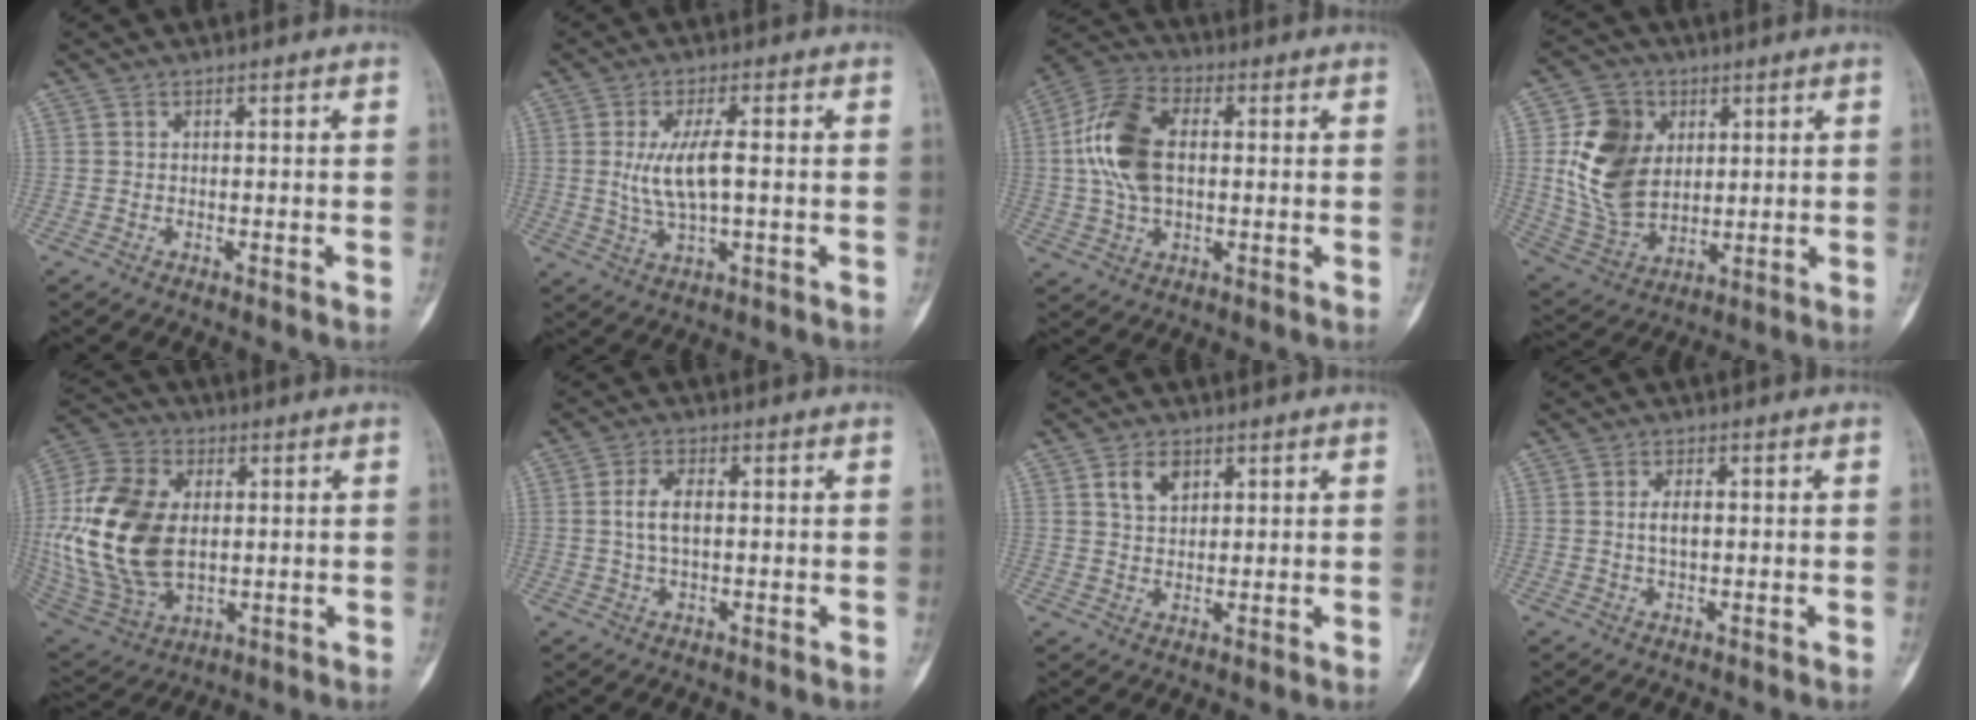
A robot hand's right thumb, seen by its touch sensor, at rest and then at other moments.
{"total": 7.8, "force": [0.4, 2.5, 7.4], "torque": [-0.157, 0.001, 0.011]}
{"total": 13.6, "force": [1.3, 8.0, 10.9], "torque": [-0.222, 0.019, 0.021]}
{"total": 15.2, "force": [3.0, 11.3, 9.8], "torque": [-0.151, -0.012, 0.068]}
{"total": 22.0, "force": [0.9, 14.1, 16.9], "torque": [-0.349, -0.010, 0.027]}
{"total": 4.7, "force": [0.3, 2.3, 4.1], "torque": [-0.085, 0.004, 0.006]}
{"total": 4.5, "force": [2.1, 3.0, 2.7], "torque": [-0.036, -0.009, 0.040]}
{"total": 2.8, "force": [0.2, 1.3, 2.5], "torque": [-0.045, -0.001, 0.004]}